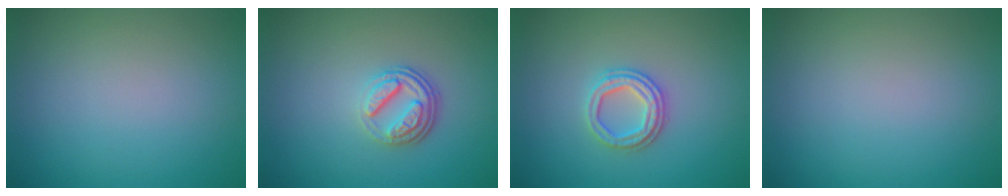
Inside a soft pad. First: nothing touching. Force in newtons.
{"total": 3.7, "press": 2.7, "slide": 2.6}
{"total": 2.9, "press": 2.7, "slide": 1.0}
{"total": 0.0}